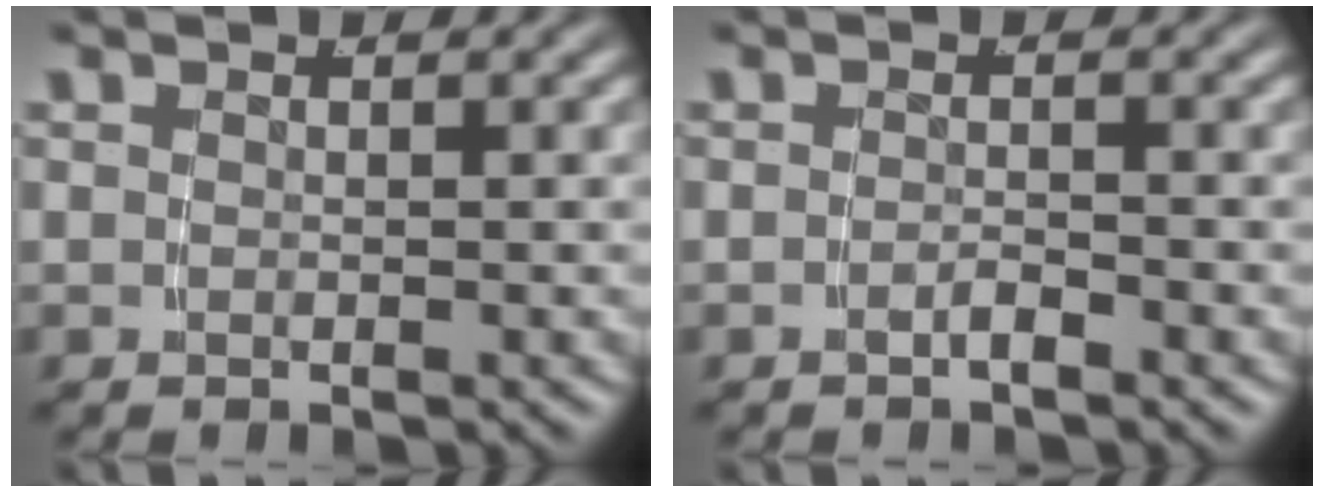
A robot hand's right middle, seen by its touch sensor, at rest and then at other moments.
{"total": 1.1, "force": [-1.0, -0.3, 0.5], "torque": [-0.005, 0.003, -0.020]}